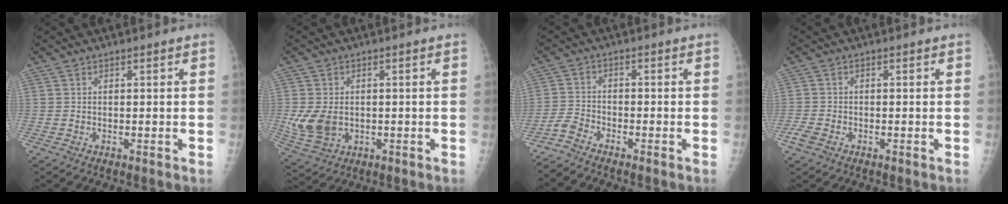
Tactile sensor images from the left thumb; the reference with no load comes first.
{"total": 7.3, "force": [-0.6, 5.5, 4.9], "torque": [-0.093, -0.007, 0.002]}
{"total": 2.9, "force": [-2.9, 0.4, 0.5], "torque": [-0.019, 0.001, -0.067]}
{"total": 2.4, "force": [-1.3, 1.6, 1.2], "torque": [-0.030, 0.000, -0.026]}